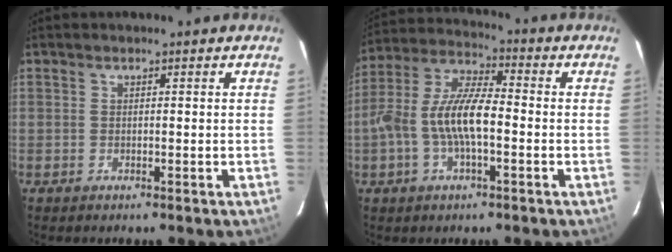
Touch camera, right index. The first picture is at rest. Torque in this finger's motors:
{"motor_torque": [0.46, -0.16, 0.36, 0.21]}